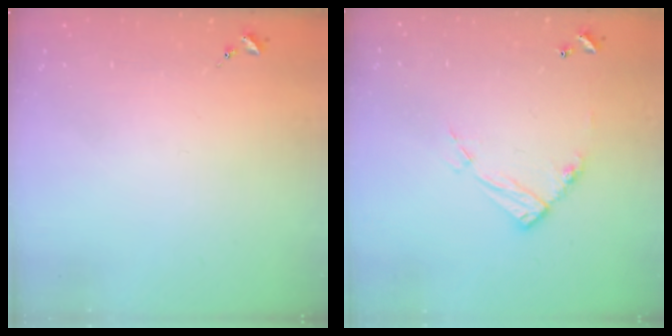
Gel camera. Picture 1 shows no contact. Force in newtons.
{"total": 11.8, "press": 11.7, "slide": 1.1}